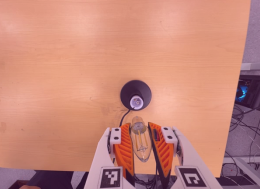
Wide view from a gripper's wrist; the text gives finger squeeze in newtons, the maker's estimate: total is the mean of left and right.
{"total": 21.9, "left": 23.5, "right": 20.3}